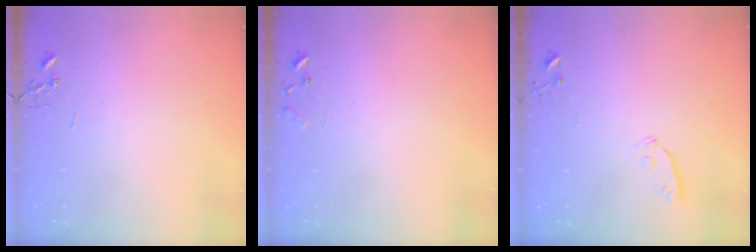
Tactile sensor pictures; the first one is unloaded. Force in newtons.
{"total": 8.3, "press": 8.3, "slide": 0.6}
{"total": 3.6, "press": 3.6, "slide": 0.5}